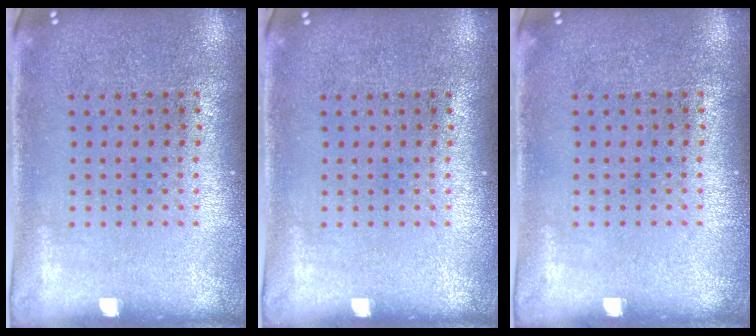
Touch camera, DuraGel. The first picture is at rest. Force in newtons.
{"total": 0.0}
{"total": 0.0}